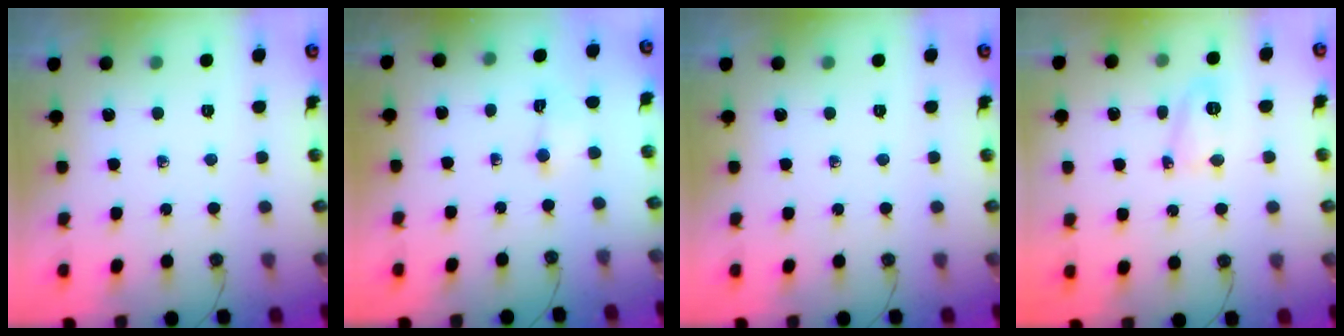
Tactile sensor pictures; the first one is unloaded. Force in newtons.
{"total": 1.6, "press": 1.4, "slide": 0.7}
{"total": 0.0}
{"total": 7.5, "press": 7.5, "slide": 0.7}